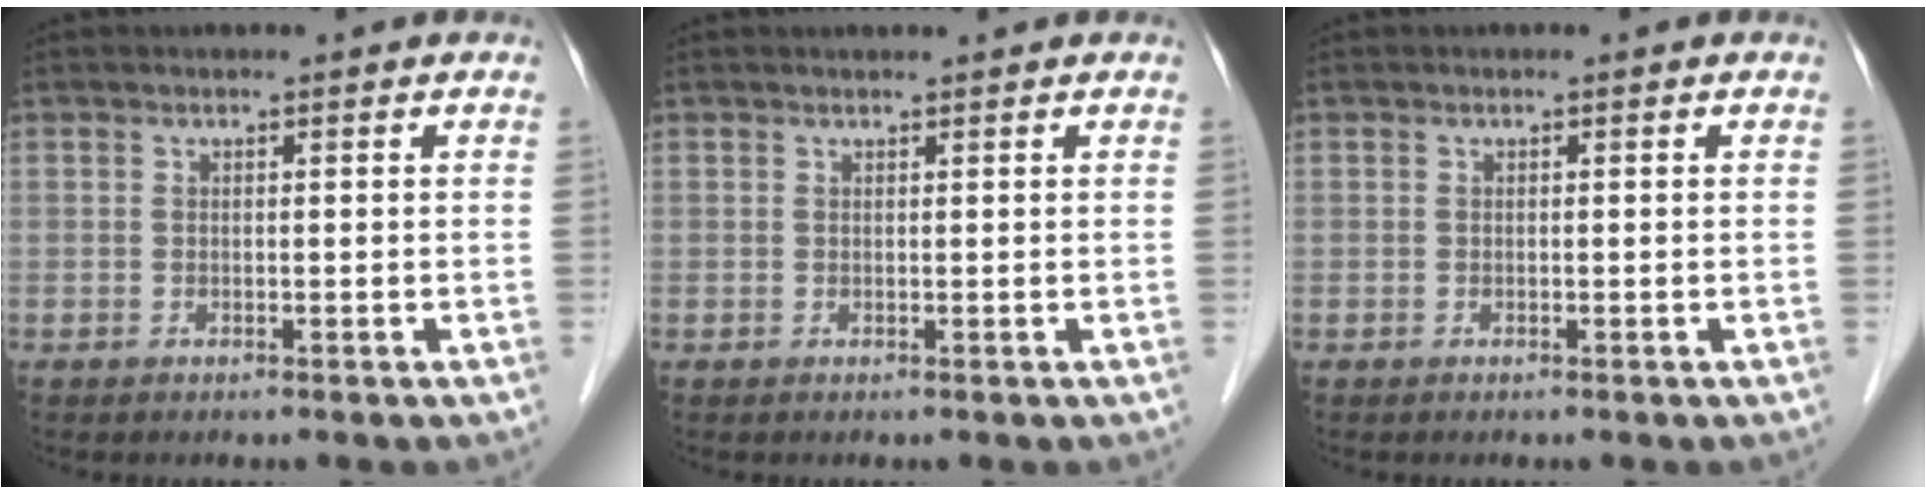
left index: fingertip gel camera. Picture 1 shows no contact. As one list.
[{"total": 1.4, "force": [1.3, 0.0, 0.4], "torque": [-0.006, 0.011, 0.024]}, {"total": 0.0}]